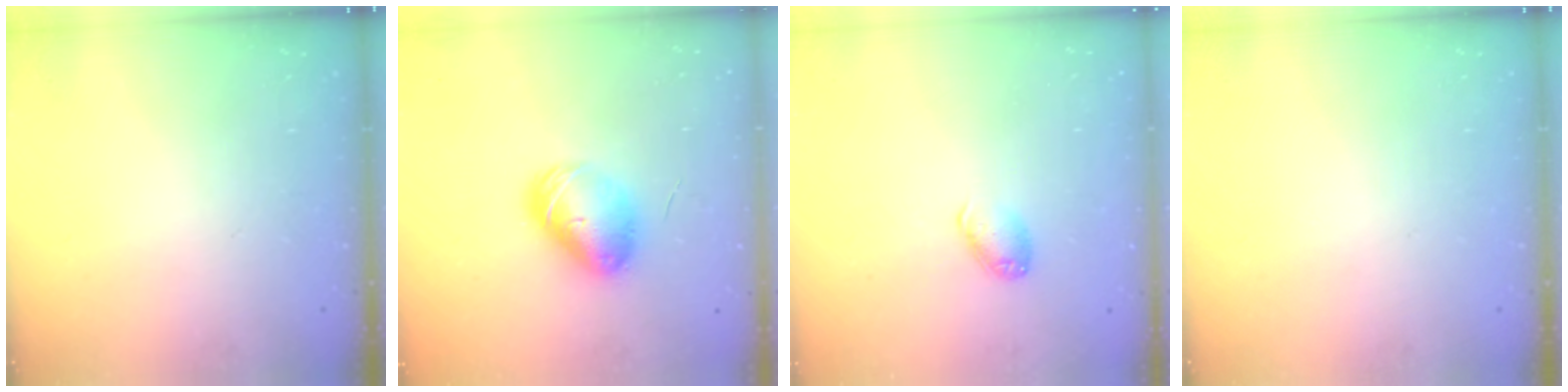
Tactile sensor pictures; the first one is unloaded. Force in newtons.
{"total": 10.0, "press": 9.8, "slide": 2.2}
{"total": 7.5, "press": 7.5, "slide": 1.1}
{"total": 0.0}